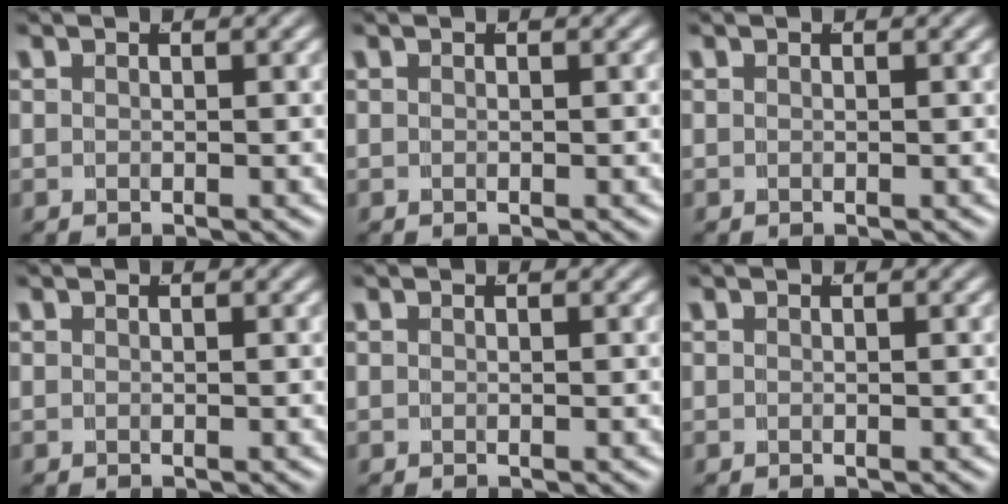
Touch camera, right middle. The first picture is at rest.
{"total": 0.0}
{"total": 0.0}
{"total": 0.0}
{"total": 0.0}
{"total": 0.0}